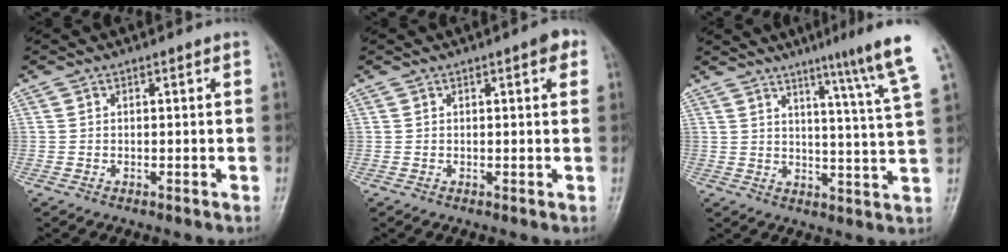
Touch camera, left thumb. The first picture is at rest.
{"total": 2.7, "force": [1.2, 0.9, 2.2], "torque": [-0.019, 0.002, 0.010]}
{"total": 11.8, "force": [8.1, -1.3, 8.6], "torque": [-0.111, -0.050, 0.095]}